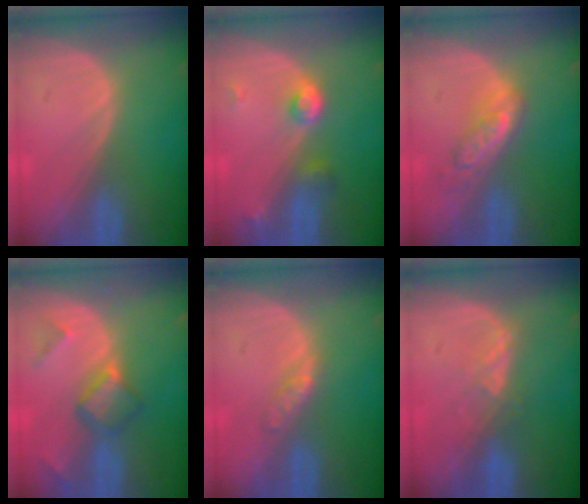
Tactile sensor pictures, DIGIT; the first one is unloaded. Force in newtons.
{"total": 3.8, "press": 3.6, "slide": 1.3}
{"total": 5.0, "press": 4.6, "slide": 1.9}
{"total": 5.5, "press": 5.0, "slide": 2.2}
{"total": 2.4, "press": 2.4, "slide": 0.2}
{"total": 2.9, "press": 2.8, "slide": 0.7}